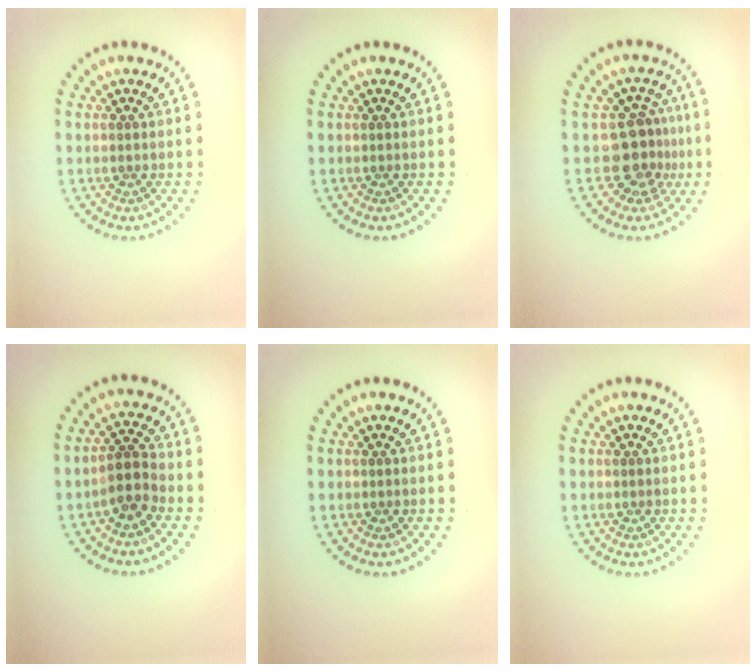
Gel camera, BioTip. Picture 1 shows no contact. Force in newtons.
{"total": 0.0}
{"total": 3.7, "press": 3.0, "slide": 2.1}
{"total": 2.6, "press": 2.2, "slide": 1.4}
{"total": 0.0}
{"total": 0.0}